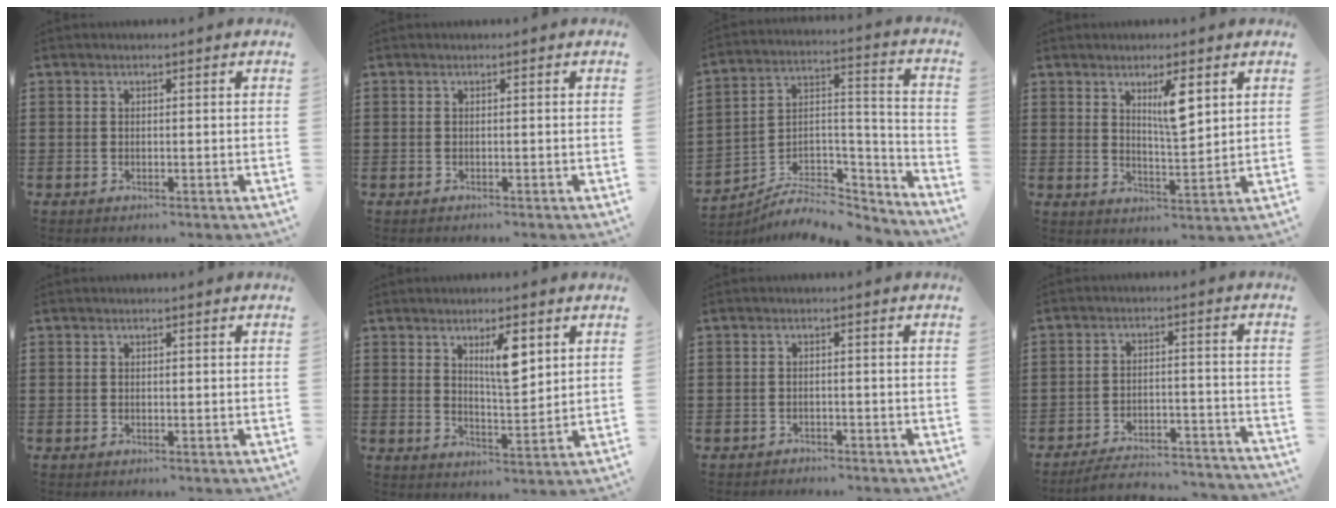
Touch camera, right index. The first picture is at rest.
{"total": 0.0}
{"total": 7.7, "force": [-6.1, 3.5, 3.0], "torque": [-0.048, 0.016, -0.115]}
{"total": 5.5, "force": [2.6, 1.4, 4.6], "torque": [-0.074, -0.004, 0.037]}
{"total": 0.0}
{"total": 6.2, "force": [2.9, 2.0, 5.2], "torque": [-0.086, -0.002, 0.043]}
{"total": 1.3, "force": [-1.3, 0.2, -0.1], "torque": [-0.003, 0.002, -0.030]}
{"total": 5.3, "force": [-5.0, 0.4, 1.6], "torque": [-0.028, 0.000, -0.097]}